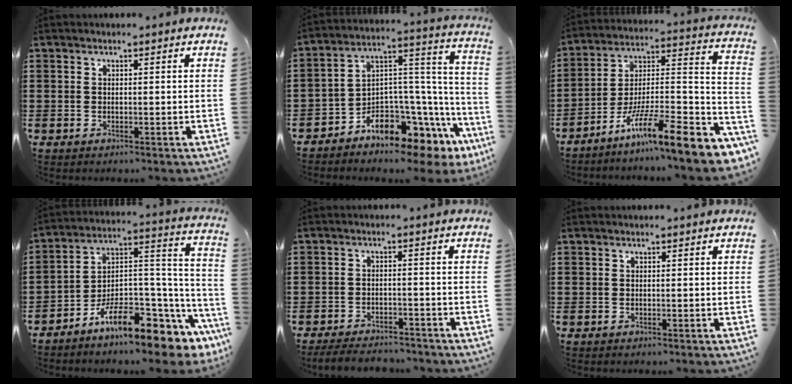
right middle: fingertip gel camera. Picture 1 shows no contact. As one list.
[{"total": 6.6, "force": [-6.2, 1.3, 1.7], "torque": [-0.048, -0.027, -0.130]}, {"total": 12.3, "force": [-7.8, 1.2, 9.5], "torque": [-0.142, -0.007, -0.143]}, {"total": 9.9, "force": [-7.2, 2.8, 6.1], "torque": [-0.108, 0.004, -0.140]}, {"total": 3.5, "force": [-3.4, 0.5, 0.6], "torque": [-0.011, 0.005, -0.070]}, {"total": 0.0}]